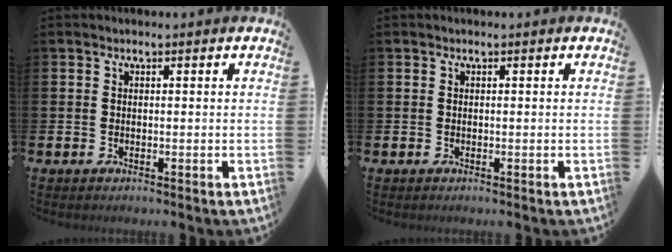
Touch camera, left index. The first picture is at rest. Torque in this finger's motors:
{"motor_torque": [0.07, 0.12, 0.02, 0.01]}